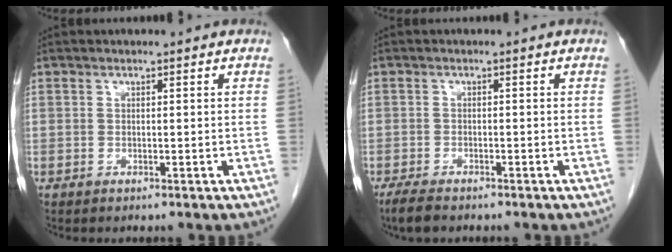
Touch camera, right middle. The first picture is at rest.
{"total": 3.3, "force": [-2.7, 0.9, 1.7], "torque": [-0.039, -0.008, -0.043]}